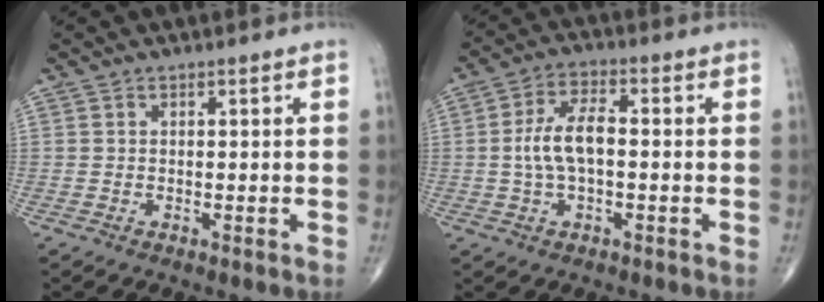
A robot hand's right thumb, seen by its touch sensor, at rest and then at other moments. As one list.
[{"total": 7.8, "force": [-0.4, 3.6, 6.9], "torque": [-0.141, 0.021, -0.013]}]